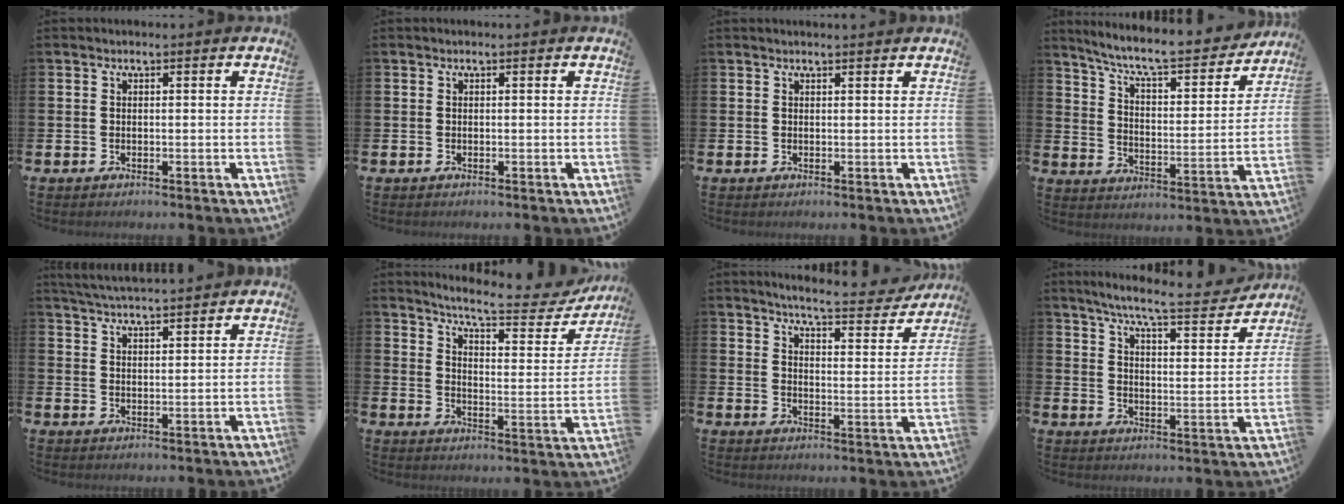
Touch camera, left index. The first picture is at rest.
{"total": 0.0}
{"total": 0.6, "force": [0.6, -0.1, 0.1], "torque": [-0.002, -0.001, 0.011]}
{"total": 8.6, "force": [7.8, 1.2, 3.3], "torque": [-0.091, -0.054, 0.131]}
{"total": 4.5, "force": [4.5, -0.2, 0.4], "torque": [-0.029, -0.022, 0.082]}
{"total": 7.3, "force": [6.7, 0.8, 2.6], "torque": [-0.067, -0.051, 0.110]}
{"total": 5.6, "force": [5.4, 0.2, 1.4], "torque": [-0.036, -0.043, 0.089]}
{"total": 7.5, "force": [6.8, 0.3, 3.1], "torque": [-0.079, -0.045, 0.112]}